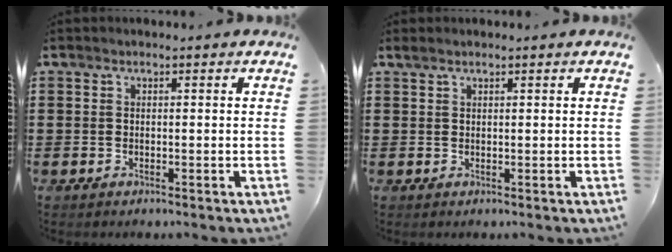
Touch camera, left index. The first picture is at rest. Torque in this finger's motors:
{"motor_torque": [0.24, 0.29, -0.01, 0.02]}